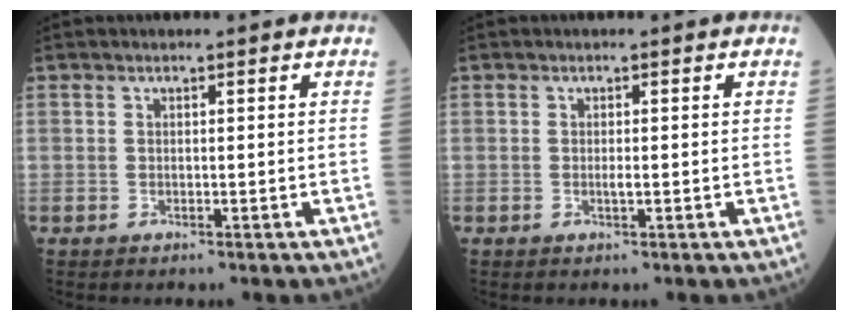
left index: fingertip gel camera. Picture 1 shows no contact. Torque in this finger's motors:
{"motor_torque": [0.18, 0.08, 0.00, 0.00]}